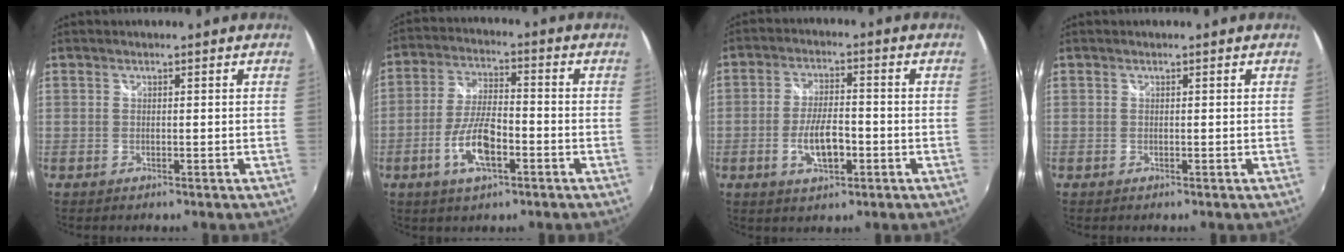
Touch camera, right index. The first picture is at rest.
{"total": 9.7, "force": [-3.9, 3.4, 8.2], "torque": [-0.170, 0.000, -0.072]}
{"total": 7.6, "force": [-2.5, 3.0, 6.5], "torque": [-0.127, -0.003, -0.040]}
{"total": 0.0}